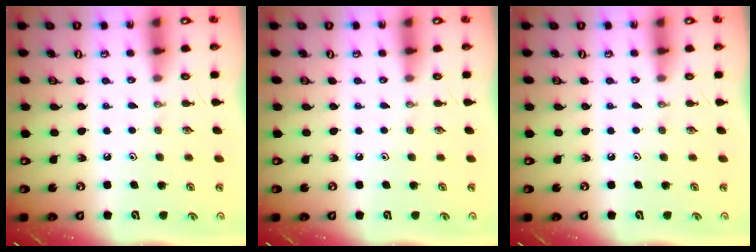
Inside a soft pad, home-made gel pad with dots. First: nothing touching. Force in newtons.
{"total": 0.0}
{"total": 0.0}